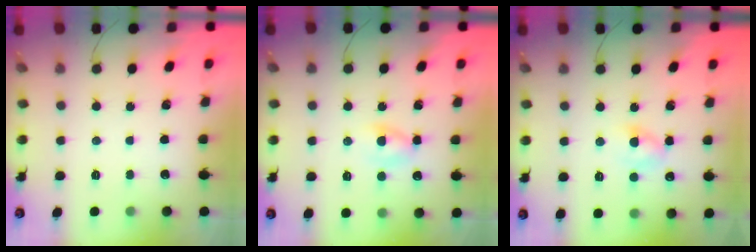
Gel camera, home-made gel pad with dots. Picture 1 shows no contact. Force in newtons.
{"total": 2.2, "press": 2.0, "slide": 0.9}
{"total": 3.2, "press": 2.9, "slide": 1.2}